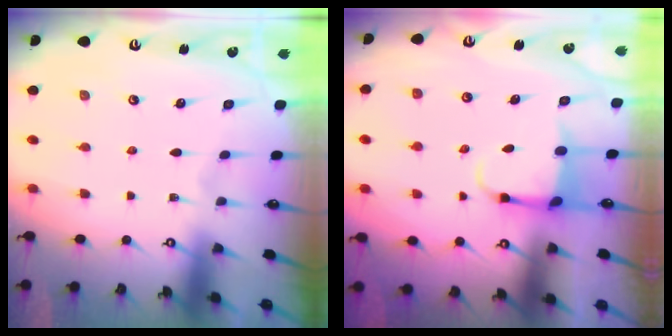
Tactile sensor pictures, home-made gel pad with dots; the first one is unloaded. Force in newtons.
{"total": 3.7, "press": 3.6, "slide": 1.0}